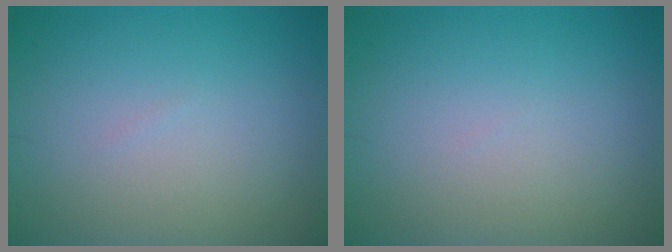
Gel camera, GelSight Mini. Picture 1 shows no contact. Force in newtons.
{"total": 0.0}